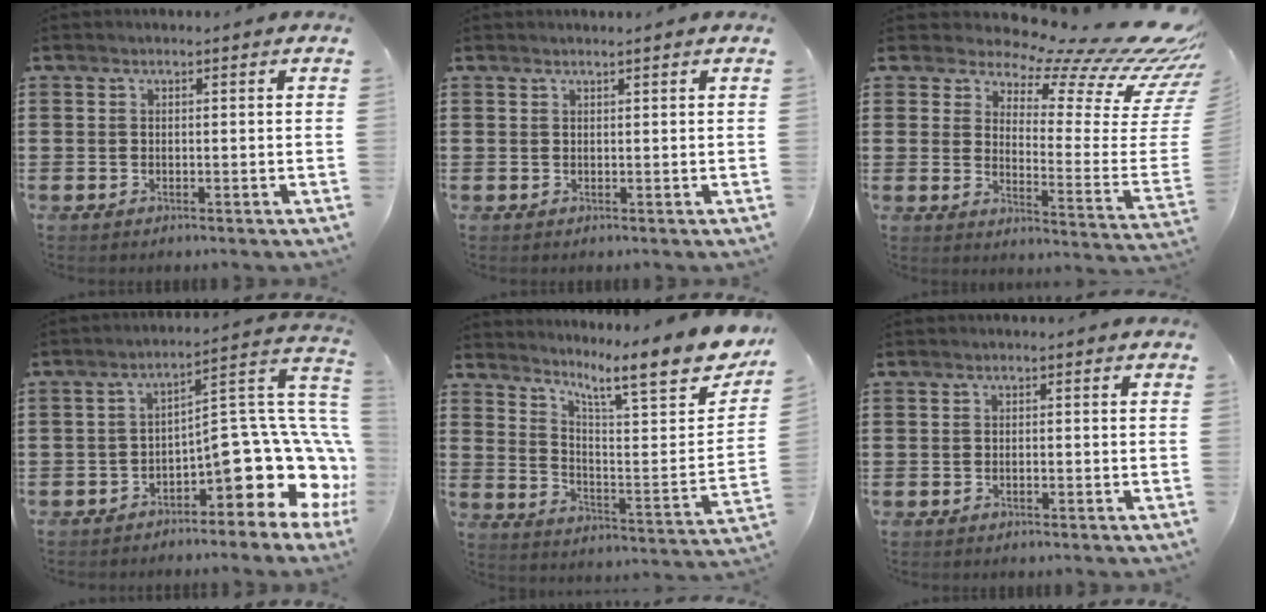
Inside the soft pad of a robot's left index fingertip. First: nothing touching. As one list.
[{"total": 0.5, "force": [0.5, -0.2, 0.1], "torque": [-0.002, -0.003, 0.010]}, {"total": 12.4, "force": [9.1, 3.1, 7.8], "torque": [-0.125, -0.084, 0.146]}, {"total": 11.1, "force": [-2.6, 4.0, 10.0], "torque": [-0.132, -0.030, -0.048]}, {"total": 10.5, "force": [8.3, 1.0, 6.3], "torque": [-0.115, -0.071, 0.126]}, {"total": 0.6, "force": [-0.3, 0.2, 0.5], "torque": [-0.011, -0.003, -0.004]}]